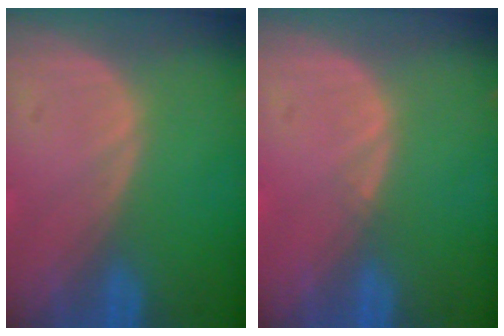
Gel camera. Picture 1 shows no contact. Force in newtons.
{"total": 0.6, "press": 0.5, "slide": 0.4}